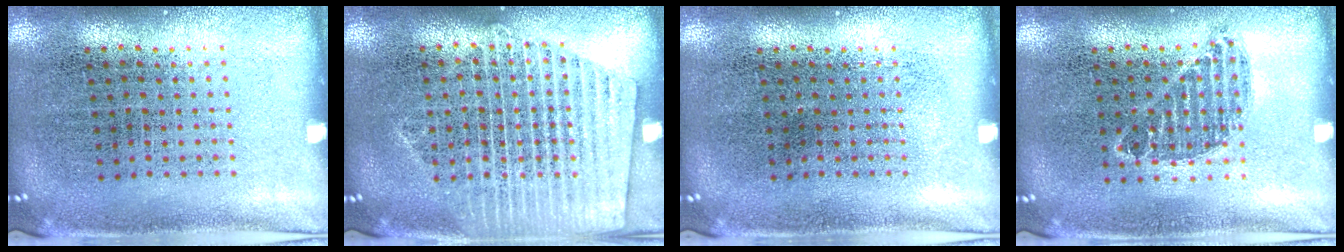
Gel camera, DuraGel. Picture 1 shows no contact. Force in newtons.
{"total": 1.6, "press": 1.6, "slide": 0.3}
{"total": 0.0}
{"total": 0.7, "press": 0.7, "slide": 0.2}